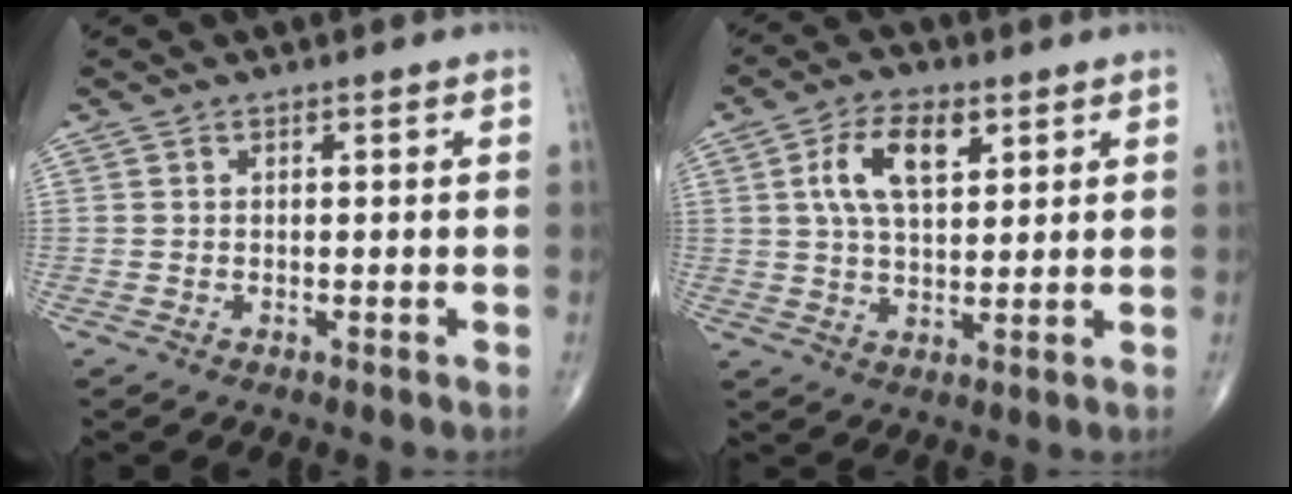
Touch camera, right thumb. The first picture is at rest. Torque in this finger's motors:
{"motor_torque": [-0.38, 0.76, 0.97, 0.42, 0.33]}